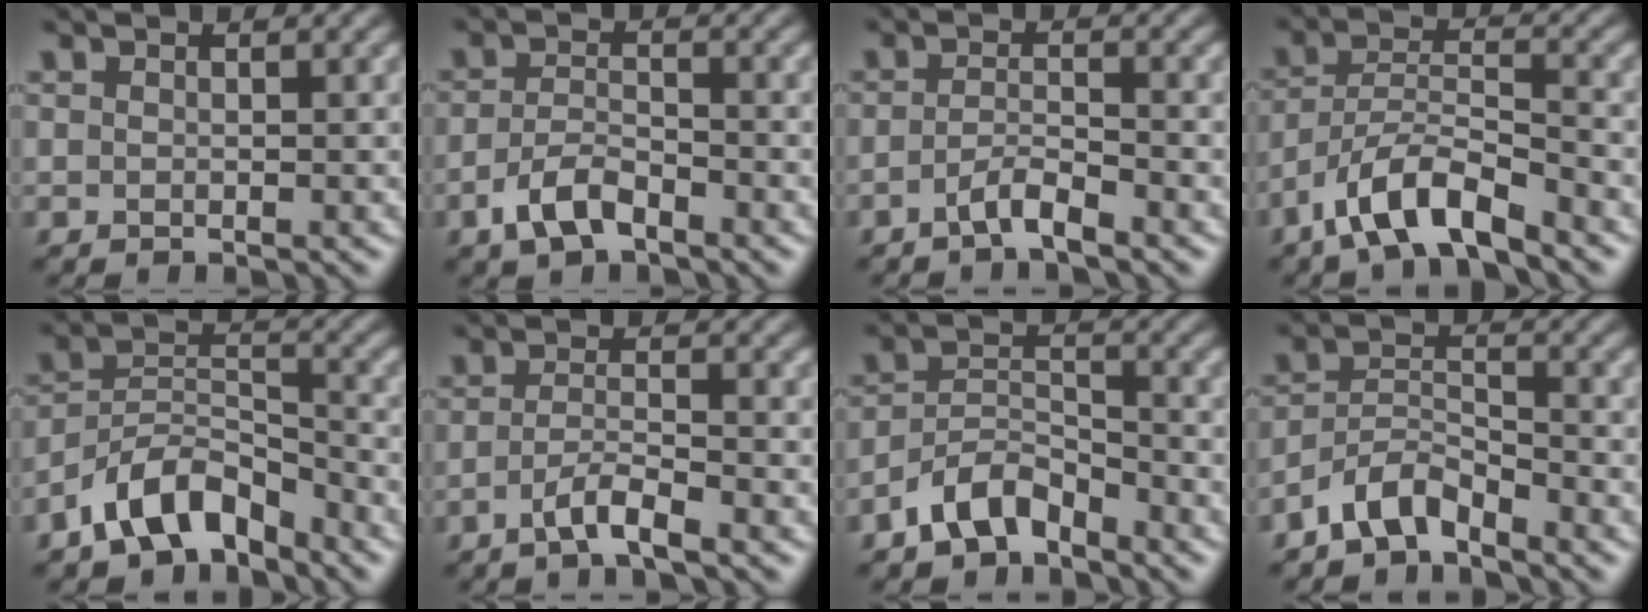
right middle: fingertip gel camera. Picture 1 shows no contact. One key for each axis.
{"total": 3.3, "fx": -2.0, "fy": 1.5, "fz": 2.2, "tx": -0.049, "ty": 0.004, "tz": -0.042}
{"total": 2.3, "fx": -1.5, "fy": 0.4, "fz": 1.7, "tx": -0.034, "ty": 0.007, "tz": -0.035}
{"total": 6.0, "fx": -4.3, "fy": 1.6, "fz": 3.8, "tx": -0.068, "ty": 0.005, "tz": -0.083}
{"total": 6.5, "fx": -4.6, "fy": 3.0, "fz": 3.3, "tx": -0.052, "ty": 0.007, "tz": -0.095}
{"total": 2.7, "fx": -1.6, "fy": 0.4, "fz": 2.1, "tx": -0.041, "ty": 0.005, "tz": -0.038}
{"total": 4.3, "fx": -3.2, "fy": 2.0, "fz": 2.0, "tx": -0.037, "ty": 0.009, "tz": -0.068}
{"total": 3.6, "fx": -3.0, "fy": 1.3, "fz": 1.6, "tx": -0.031, "ty": 0.011, "tz": -0.066}